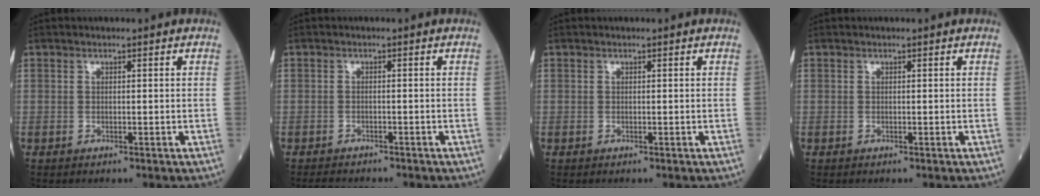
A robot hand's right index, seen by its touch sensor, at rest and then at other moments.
{"total": 3.2, "force": [-2.8, 1.3, 0.7], "torque": [-0.014, -0.003, -0.042]}
{"total": 0.0}
{"total": 0.0}